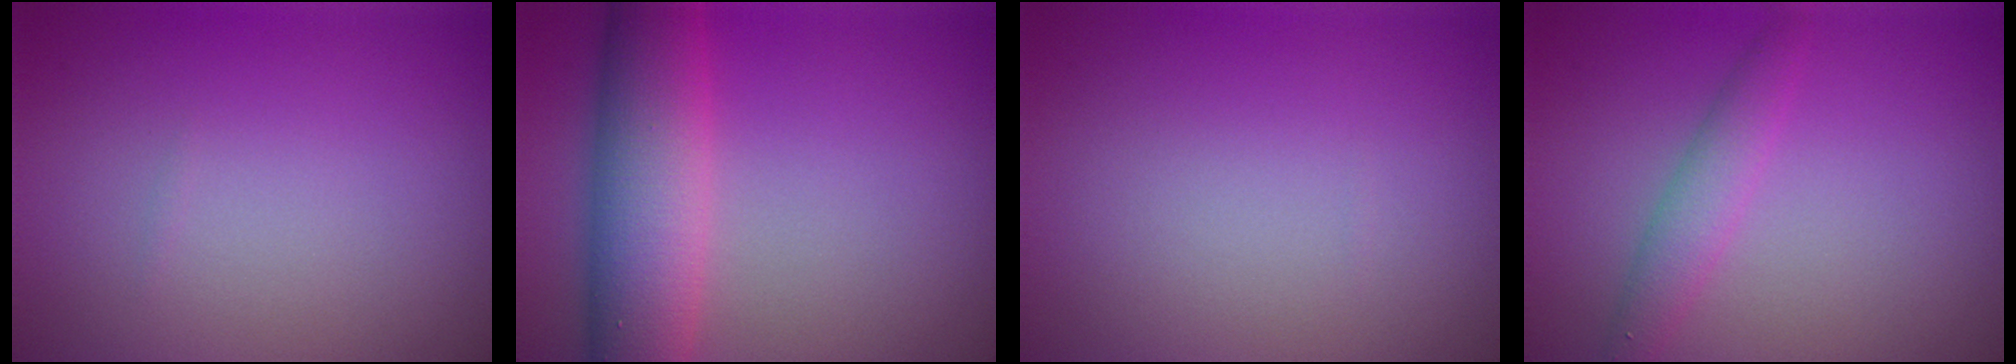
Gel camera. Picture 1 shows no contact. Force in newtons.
{"total": 7.7, "press": 7.7, "slide": 0.3}
{"total": 0.0}
{"total": 2.3, "press": 2.3, "slide": 0.0}